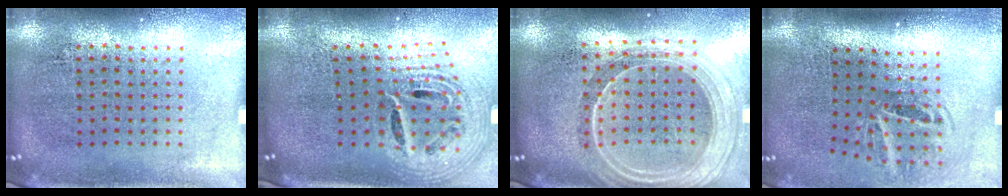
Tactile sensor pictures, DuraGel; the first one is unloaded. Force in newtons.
{"total": 2.5, "press": 1.8, "slide": 1.8}
{"total": 2.3, "press": 1.9, "slide": 1.3}
{"total": 1.9, "press": 1.3, "slide": 1.4}